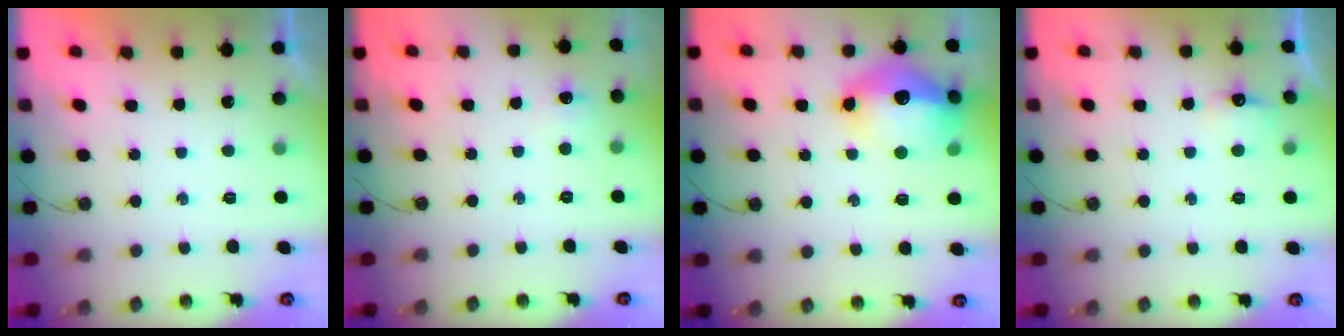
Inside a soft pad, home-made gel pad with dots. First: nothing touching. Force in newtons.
{"total": 4.4, "press": 4.4, "slide": 0.5}
{"total": 17.8, "press": 17.7, "slide": 1.7}
{"total": 5.2, "press": 5.1, "slide": 1.0}